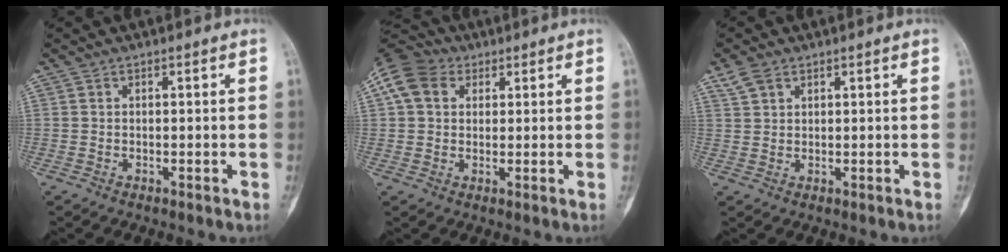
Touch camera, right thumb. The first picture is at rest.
{"total": 9.9, "force": [3.5, 7.7, 5.2], "torque": [-0.094, 0.017, 0.056]}
{"total": 3.2, "force": [2.1, 1.9, 1.5], "torque": [-0.030, 0.002, 0.048]}